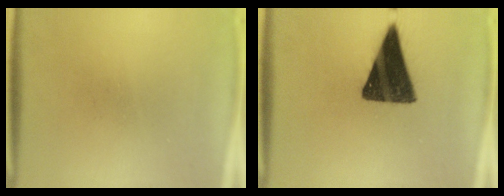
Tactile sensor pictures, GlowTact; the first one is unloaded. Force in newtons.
{"total": 14.7}